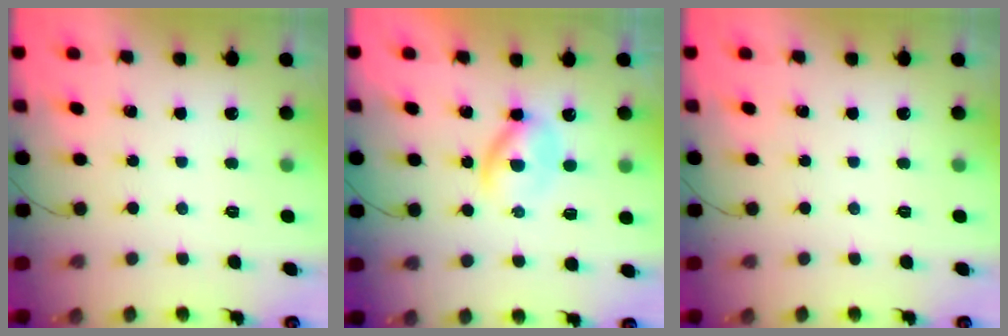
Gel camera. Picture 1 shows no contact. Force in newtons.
{"total": 2.8, "press": 2.8, "slide": 0.5}
{"total": 0.0}